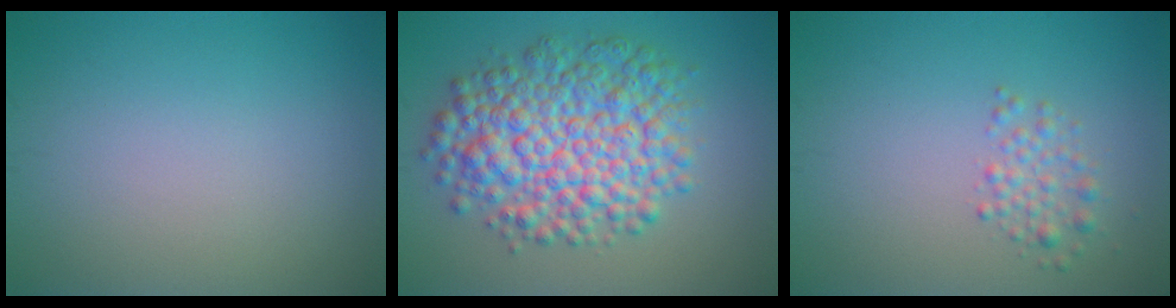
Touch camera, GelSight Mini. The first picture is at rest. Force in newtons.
{"total": 8.9, "press": 8.9, "slide": 0.2}
{"total": 1.7, "press": 1.7, "slide": 0.1}